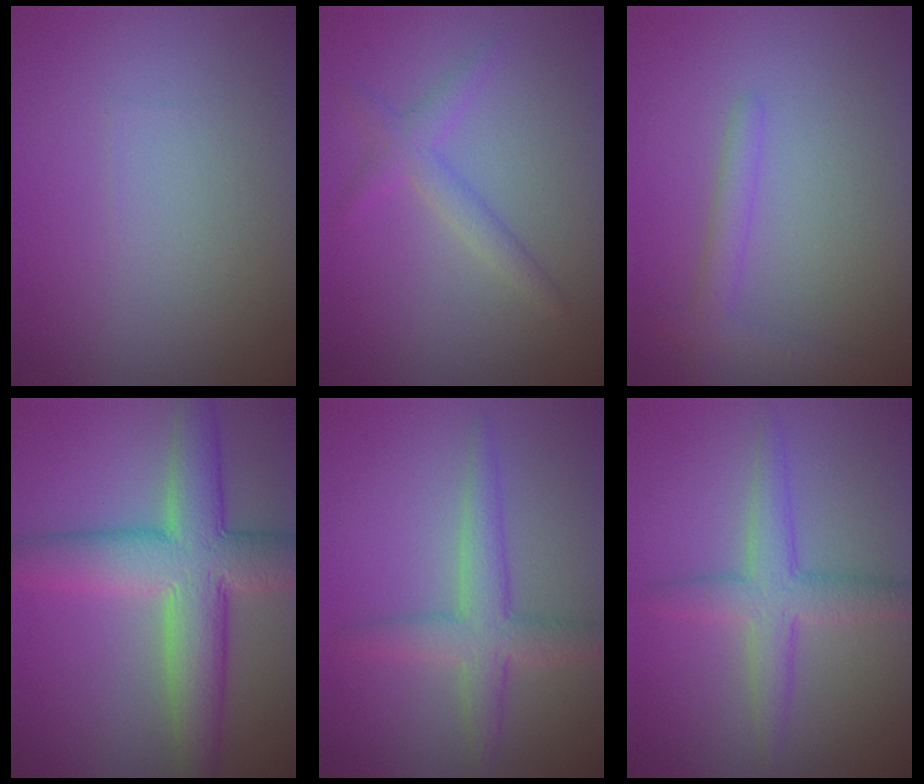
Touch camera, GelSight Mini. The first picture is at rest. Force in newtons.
{"total": 2.1, "press": 2.1, "slide": 0.1}
{"total": 1.9, "press": 1.9, "slide": 0.1}
{"total": 8.4, "press": 8.4, "slide": 0.4}
{"total": 3.7, "press": 3.7, "slide": 0.2}
{"total": 3.8, "press": 3.8, "slide": 0.1}